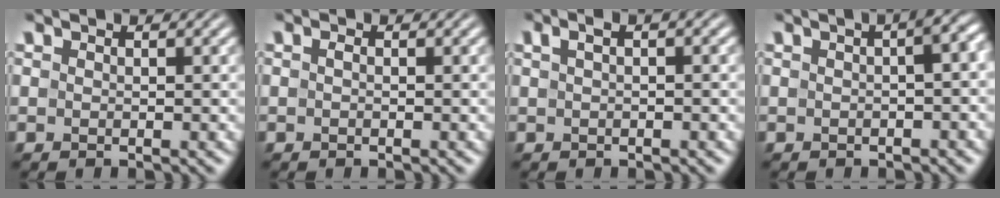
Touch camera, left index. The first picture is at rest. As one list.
[{"total": 0.6, "force": [-0.1, 0.3, 0.5], "torque": [-0.011, 0.001, -0.002]}, {"total": 2.0, "force": [0.8, 0.6, 1.8], "torque": [-0.034, 0.010, 0.009]}, {"total": 3.7, "force": [0.1, 1.1, 3.5], "torque": [-0.042, 0.013, 0.000]}]